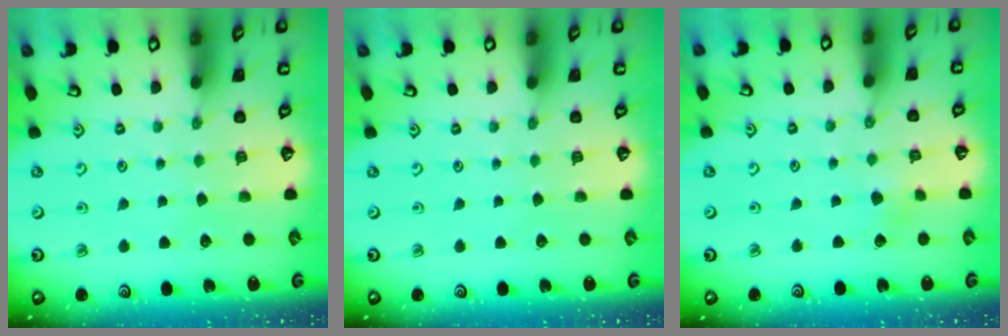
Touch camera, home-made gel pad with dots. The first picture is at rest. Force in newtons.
{"total": 0.0}
{"total": 3.0, "press": 3.0, "slide": 0.1}